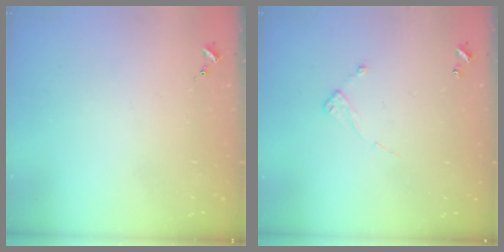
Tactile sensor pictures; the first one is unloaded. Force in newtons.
{"total": 6.4, "press": 6.4, "slide": 0.4}